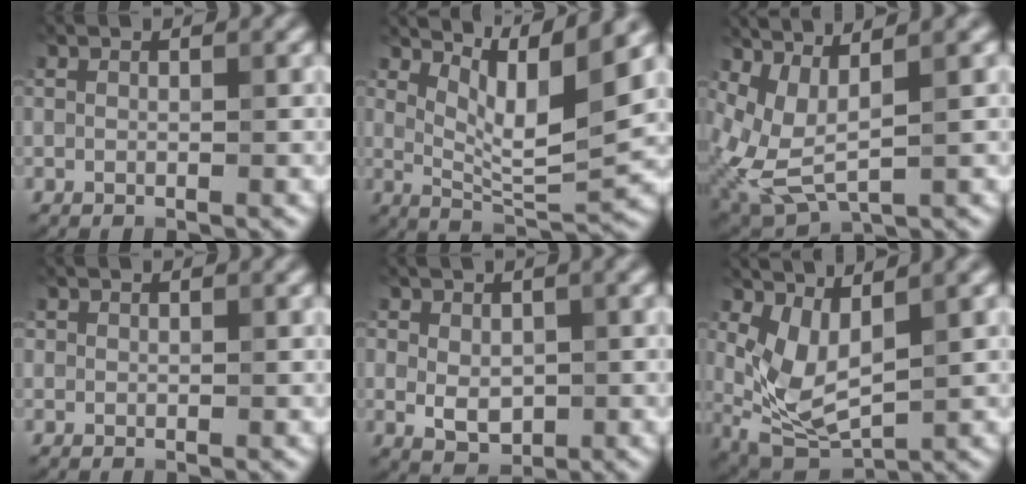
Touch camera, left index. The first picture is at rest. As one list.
[{"total": 5.9, "force": [3.7, 0.7, 4.5], "torque": [-0.066, -0.007, 0.068]}, {"total": 4.4, "force": [1.0, 1.5, 4.0], "torque": [-0.109, -0.005, 0.029]}, {"total": 0.9, "force": [-0.1, -0.1, -0.9], "torque": [0.018, -0.002, -0.004]}, {"total": 2.3, "force": [-0.5, 1.7, 1.4], "torque": [-0.020, -0.007, -0.005]}, {"total": 4.3, "force": [0.5, 2.0, 3.7], "torque": [-0.094, -0.018, 0.015]}]